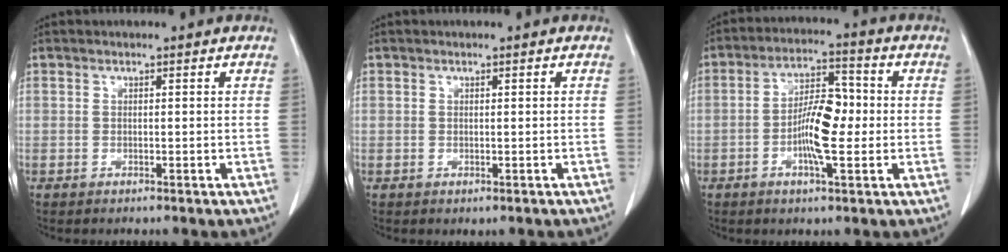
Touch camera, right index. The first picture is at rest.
{"total": 0.7, "force": [-0.1, 0.6, 0.1], "torque": [-0.001, 0.003, 0.000]}
{"total": 8.6, "force": [-1.1, 2.4, 8.1], "torque": [-0.149, 0.013, -0.021]}